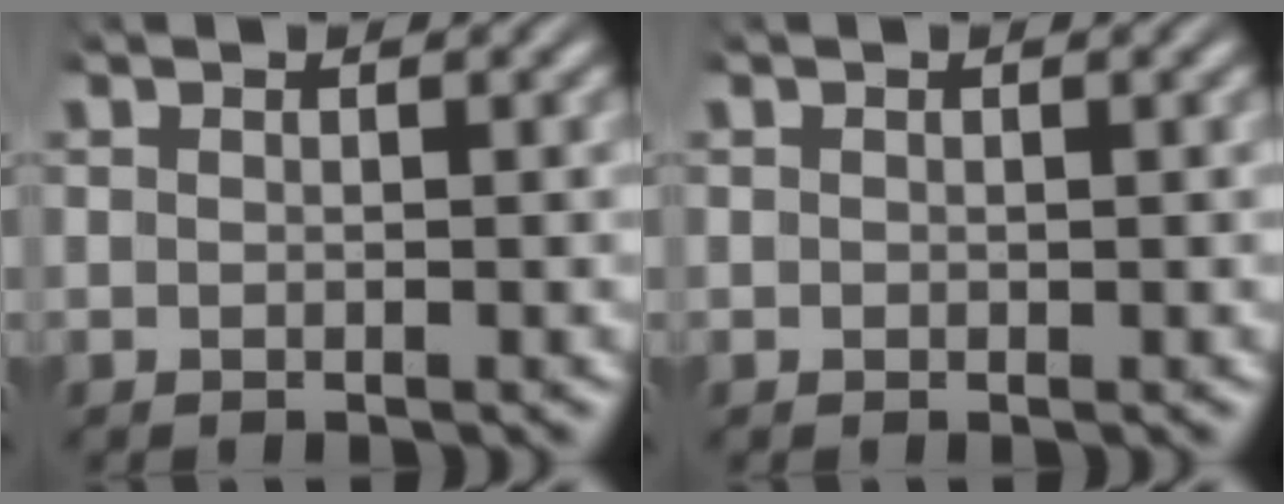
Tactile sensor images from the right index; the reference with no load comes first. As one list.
[{"total": 0.0}]